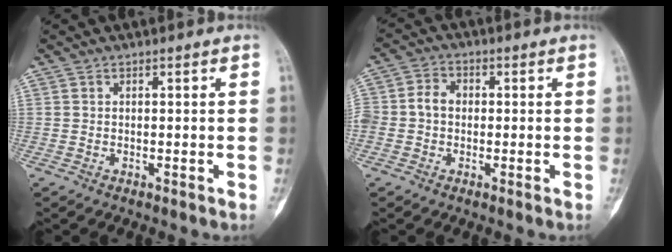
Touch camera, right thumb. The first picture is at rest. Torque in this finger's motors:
{"motor_torque": [-0.21, -0.22, 0.32, -0.30, 0.04]}